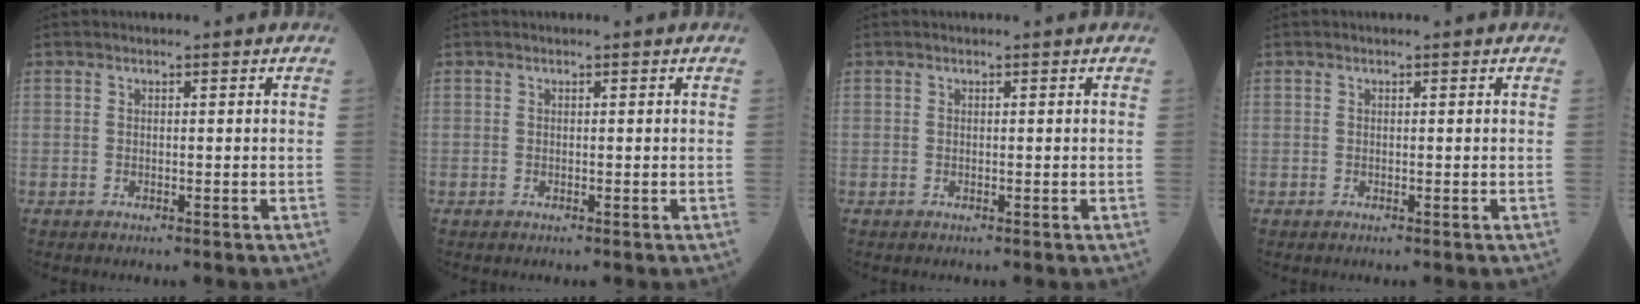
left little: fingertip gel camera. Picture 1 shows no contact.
{"total": 0.0}
{"total": 0.0}
{"total": 0.0}